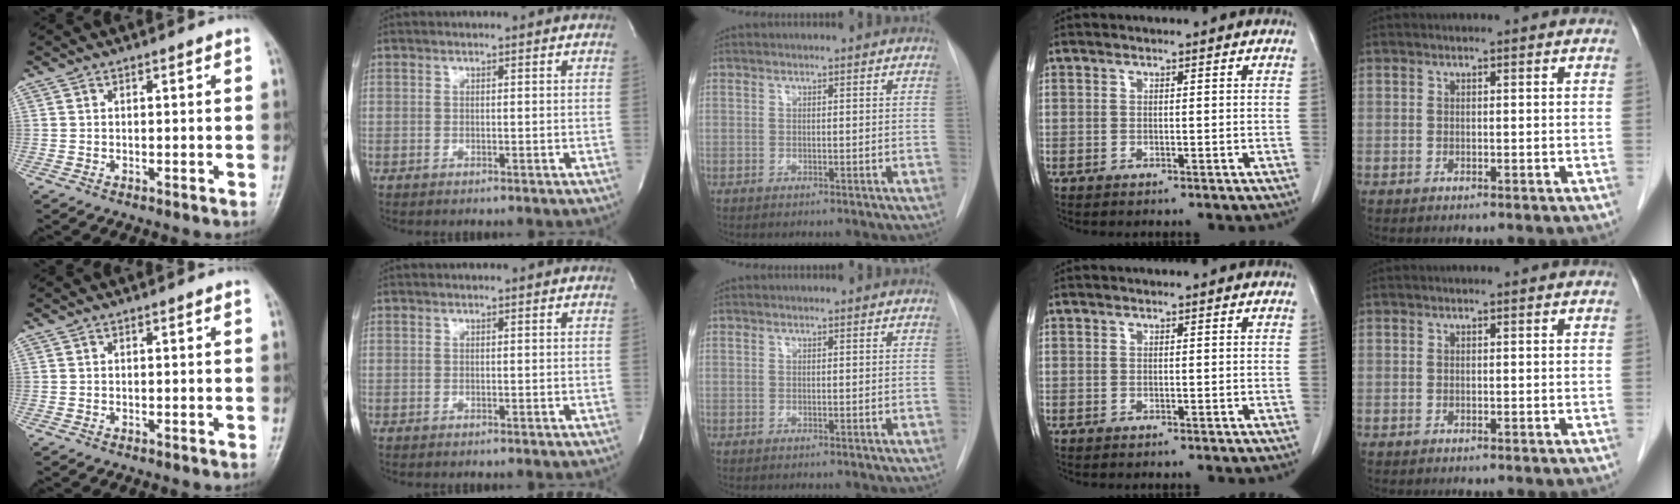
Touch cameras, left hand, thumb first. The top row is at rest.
{}